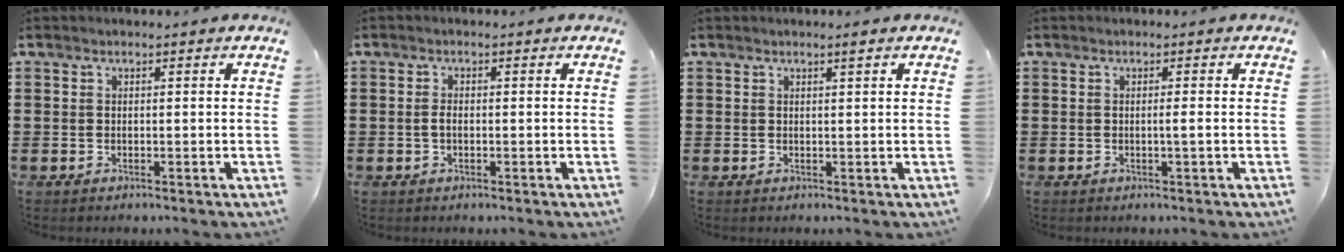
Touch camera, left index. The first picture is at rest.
{"total": 1.4, "force": [-0.4, 0.6, 1.2], "torque": [-0.032, -0.001, -0.011]}
{"total": 1.1, "force": [0.8, 0.0, 0.8], "torque": [-0.015, -0.001, 0.014]}
{"total": 1.5, "force": [-0.2, -0.3, 1.4], "torque": [-0.024, -0.004, -0.005]}